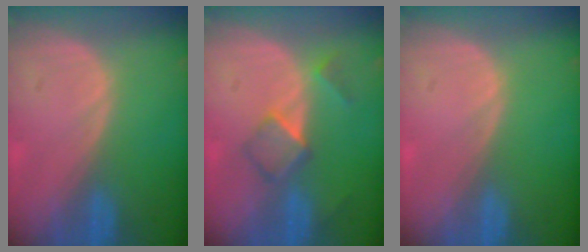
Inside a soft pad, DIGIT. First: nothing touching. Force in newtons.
{"total": 5.0, "press": 4.4, "slide": 2.4}
{"total": 0.0}